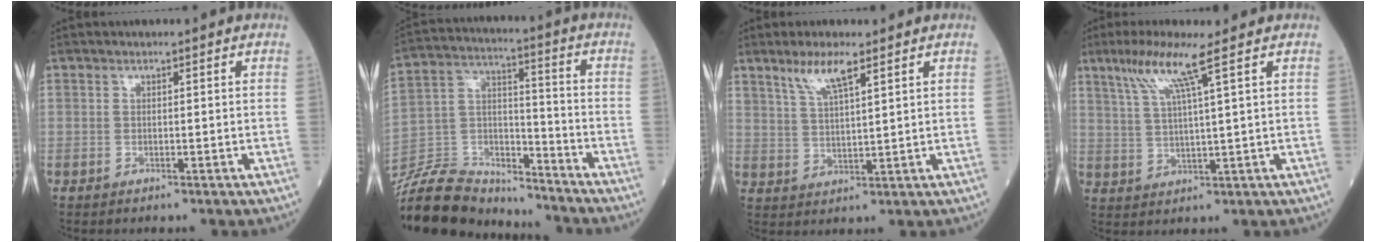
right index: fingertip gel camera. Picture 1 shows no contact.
{"total": 16.6, "force": [-15.9, 4.0, 2.8], "torque": [-0.059, 0.037, -0.276]}
{"total": 5.8, "force": [3.9, 0.8, 4.3], "torque": [-0.089, 0.001, 0.077]}
{"total": 7.0, "force": [3.9, -1.0, 5.7], "torque": [-0.120, 0.005, 0.080]}